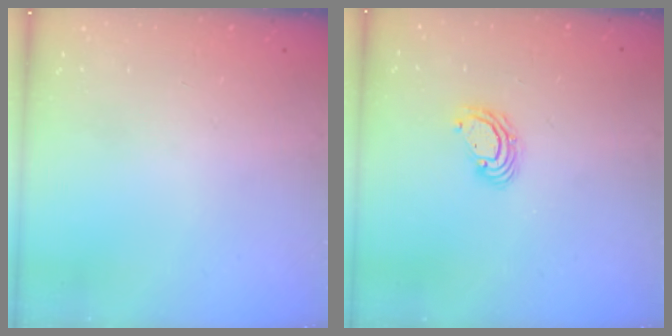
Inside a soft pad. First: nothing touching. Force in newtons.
{"total": 5.1, "press": 5.1, "slide": 0.2}